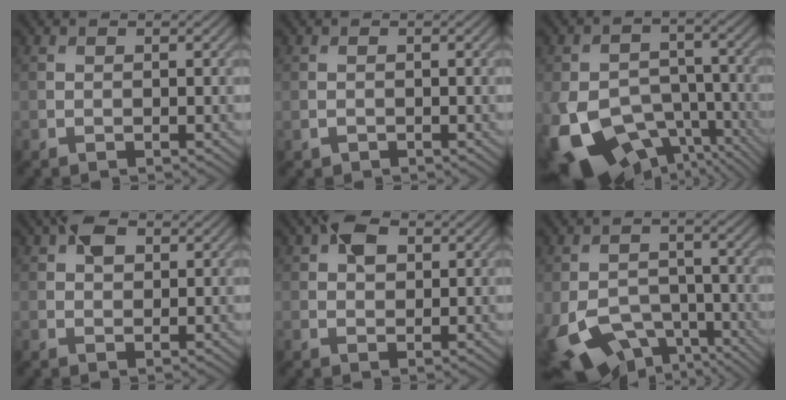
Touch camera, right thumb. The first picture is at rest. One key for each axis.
{"total": 0.6, "fx": -0.4, "fy": 0.4, "fz": 0.1, "tx": -0.003, "ty": -0.004, "tz": -0.006}
{"total": 15.8, "fx": -8.6, "fy": 9.8, "fz": 8.9, "tx": -0.208, "ty": -0.057, "tz": -0.132}
{"total": 3.1, "fx": 1.4, "fy": 1.9, "fz": 2.0, "tx": -0.036, "ty": 0.007, "tz": 0.020}
{"total": 3.7, "fx": 1.5, "fy": 2.3, "fz": 2.5, "tx": -0.046, "ty": 0.009, "tz": 0.020}
{"total": 10.7, "fx": -6.1, "fy": 6.5, "fz": 5.8, "tx": -0.136, "ty": -0.036, "tz": -0.101}